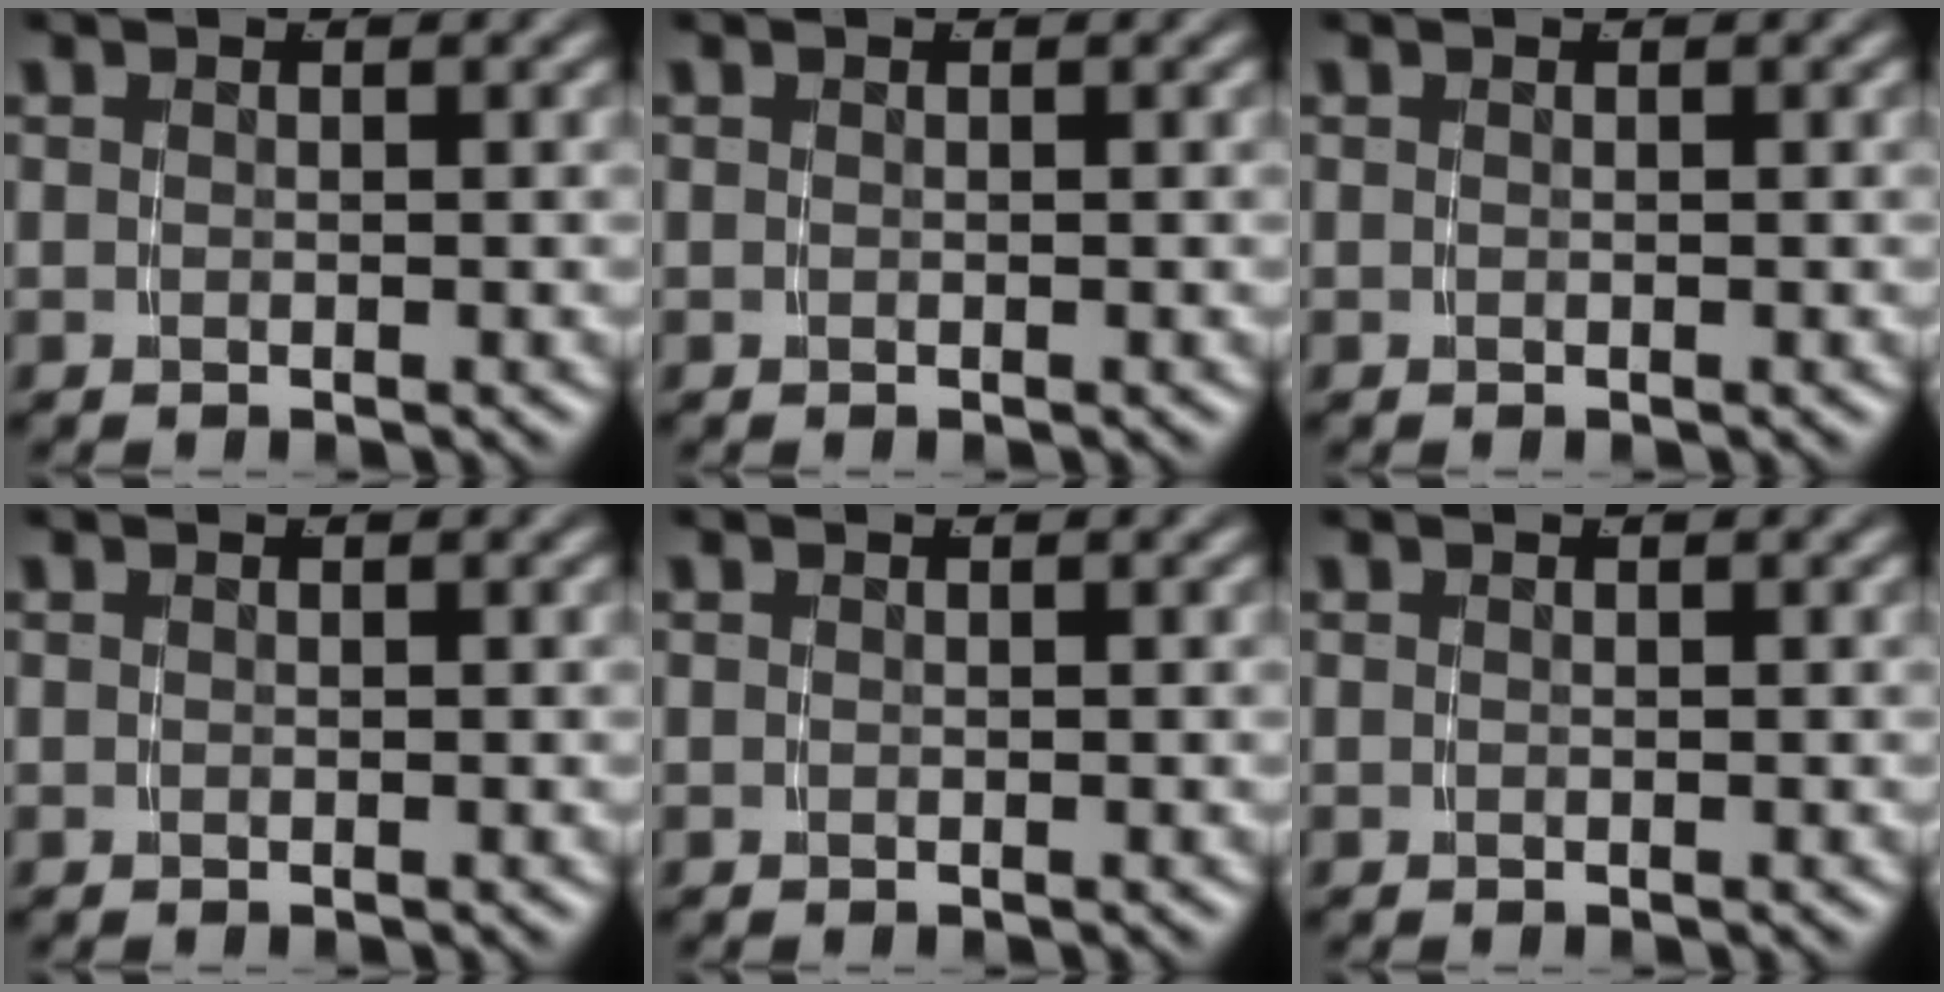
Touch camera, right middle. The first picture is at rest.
{"total": 0.0}
{"total": 0.0}
{"total": 0.0}
{"total": 0.0}
{"total": 0.0}